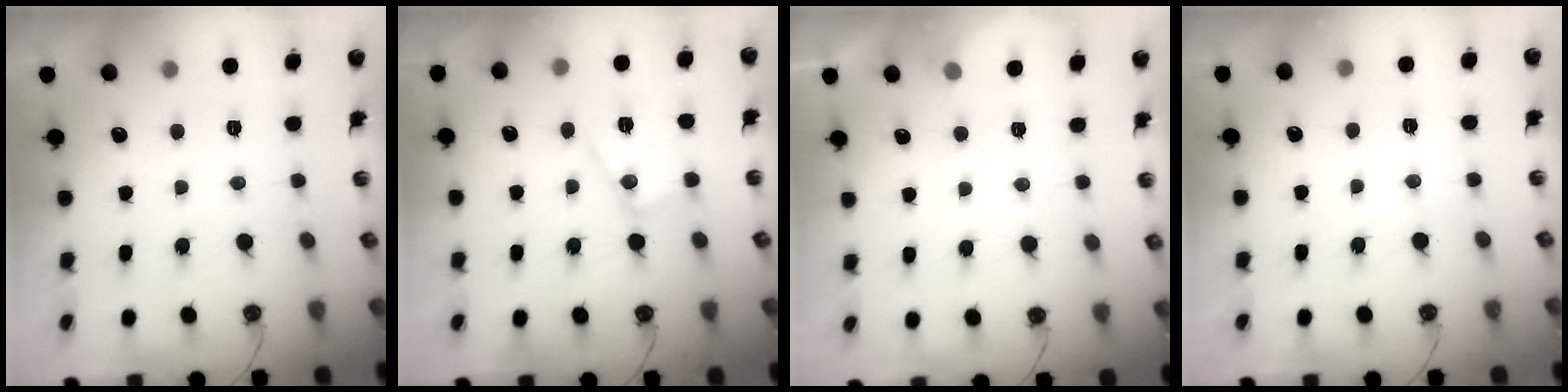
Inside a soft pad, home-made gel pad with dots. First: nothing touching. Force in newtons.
{"total": 12.5, "press": 12.5, "slide": 0.9}
{"total": 2.6, "press": 2.5, "slide": 0.5}
{"total": 2.2, "press": 2.2, "slide": 0.4}